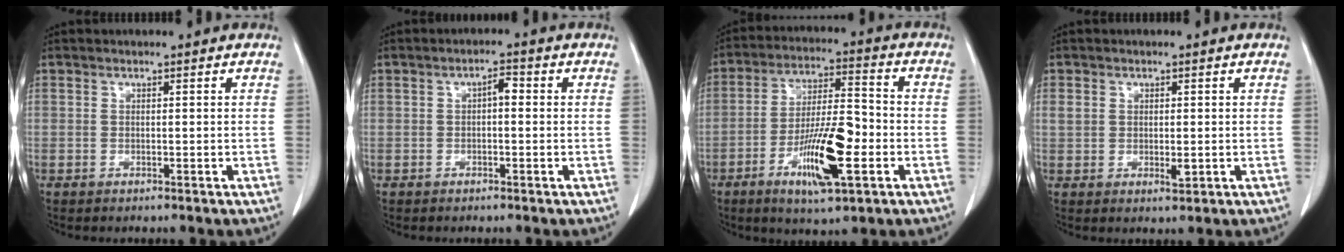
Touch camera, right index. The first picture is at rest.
{"total": 2.1, "force": [0.1, 0.8, 1.9], "torque": [-0.029, 0.008, 0.000]}
{"total": 12.8, "force": [-4.6, 2.6, 11.7], "torque": [-0.216, -0.007, -0.077]}
{"total": 3.0, "force": [0.1, 1.8, 2.4], "torque": [-0.041, -0.001, 0.008]}